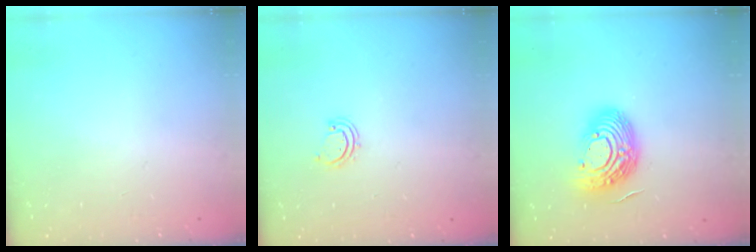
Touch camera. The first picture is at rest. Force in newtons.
{"total": 2.9, "press": 2.9, "slide": 0.3}
{"total": 16.2, "press": 16.1, "slide": 1.2}